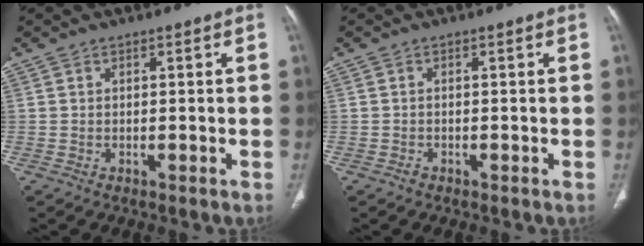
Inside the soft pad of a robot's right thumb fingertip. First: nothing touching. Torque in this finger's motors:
{"motor_torque": [0.03, 0.26, -0.32, 0.13, 0.03]}